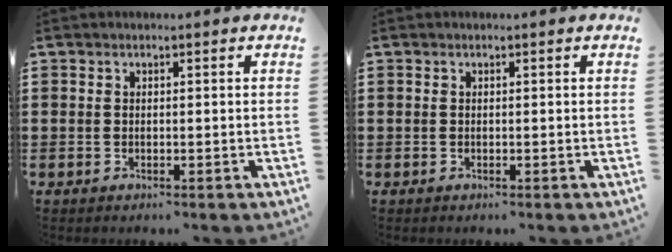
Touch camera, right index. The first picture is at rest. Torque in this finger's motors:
{"motor_torque": [-0.03, 0.03, -0.02, 0.01]}